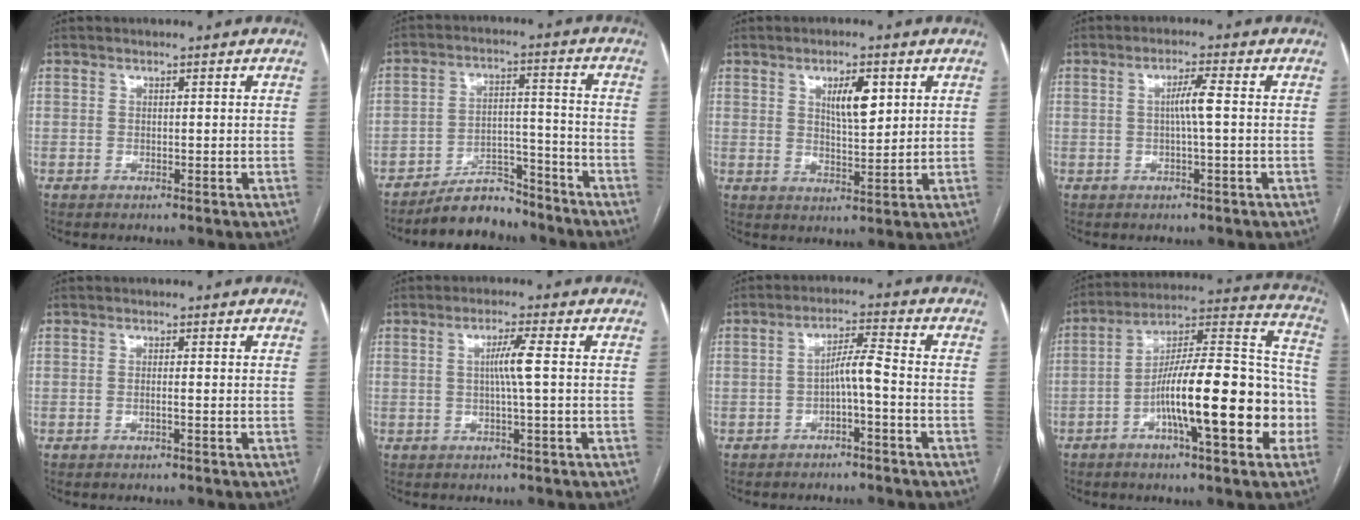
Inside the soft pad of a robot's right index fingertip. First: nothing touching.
{"total": 8.0, "force": [-7.3, 2.7, 1.9], "torque": [-0.026, 0.026, -0.121]}
{"total": 5.9, "force": [2.3, 1.7, 5.1], "torque": [-0.087, 0.000, 0.042]}
{"total": 3.4, "force": [0.0, -0.3, 3.4], "torque": [-0.064, 0.003, 0.001]}
{"total": 0.7, "force": [-0.3, -0.2, 0.6], "torque": [-0.012, 0.001, -0.006]}
{"total": 3.8, "force": [0.2, -0.7, 3.7], "torque": [-0.070, 0.002, 0.003]}
{"total": 4.2, "force": [-1.5, 0.1, 3.9], "torque": [-0.067, 0.016, -0.025]}
{"total": 20.4, "force": [-6.1, 3.8, 19.2], "torque": [-0.281, 0.028, -0.095]}